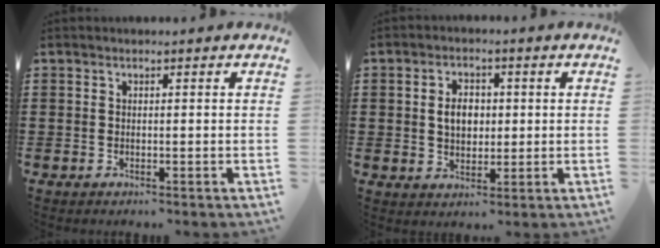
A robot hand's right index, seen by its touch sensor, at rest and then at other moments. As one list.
[{"total": 4.3, "force": [0.3, 3.0, 3.1], "torque": [-0.052, 0.006, -0.001]}]